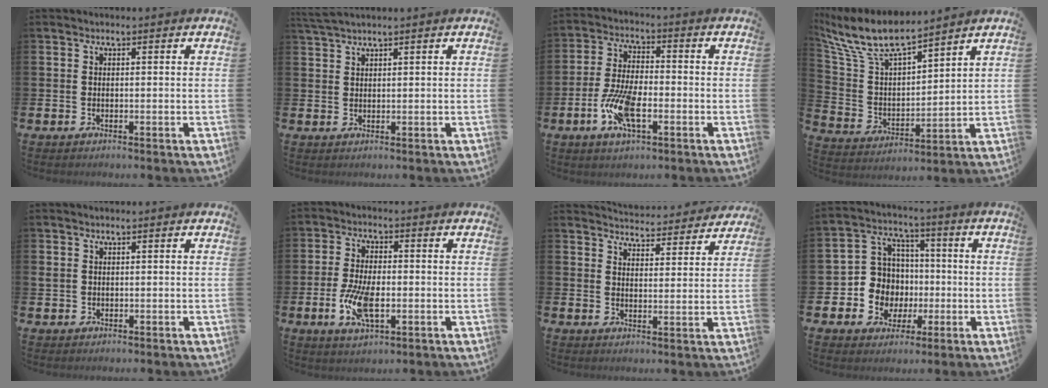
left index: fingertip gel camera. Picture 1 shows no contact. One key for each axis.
{"total": 2.0, "fx": 1.9, "fy": -0.1, "fz": 0.5, "tx": -0.018, "ty": 0.000, "tz": 0.037}
{"total": 8.3, "fx": -2.4, "fy": 3.3, "fz": 7.2, "tx": -0.155, "ty": -0.003, "tz": -0.044}
{"total": 9.2, "fx": 8.3, "fy": 1.7, "fz": 3.6, "tx": -0.112, "ty": -0.048, "tz": 0.145}
{"total": 0.8, "fx": 0.5, "fy": 0.6, "fz": 0.0, "tx": 0.001, "ty": 0.004, "tz": 0.008}
{"total": 7.4, "fx": -1.5, "fy": 3.3, "fz": 6.4, "tx": -0.131, "ty": -0.003, "tz": -0.029}
{"total": 4.6, "fx": 4.6, "fy": 0.6, "fz": 0.0, "tx": -0.003, "ty": -0.039, "tz": 0.079}
{"total": 8.3, "fx": -0.5, "fy": 8.1, "fz": 1.7, "tx": -0.092, "ty": -0.003, "tz": -0.009}